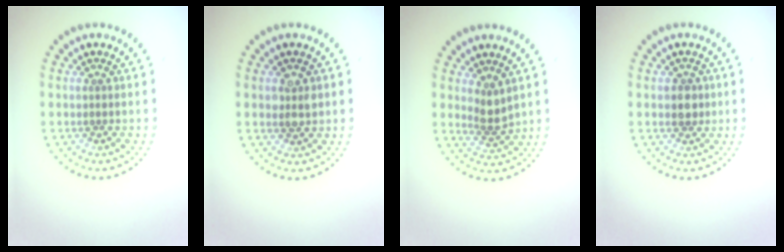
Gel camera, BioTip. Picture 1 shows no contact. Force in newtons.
{"total": 2.1, "press": 2.0, "slide": 0.4}
{"total": 2.0, "press": 1.6, "slide": 1.2}
{"total": 1.8, "press": 1.7, "slide": 0.7}